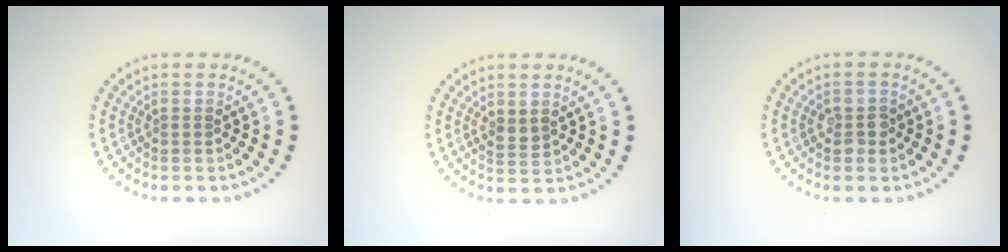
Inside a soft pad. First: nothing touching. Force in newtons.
{"total": 1.1, "press": 1.1, "slide": 0.4}
{"total": 2.0, "press": 2.0, "slide": 0.3}